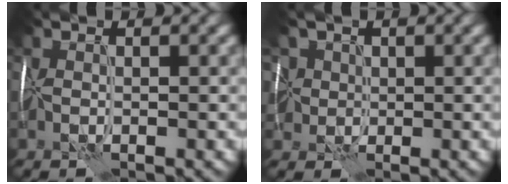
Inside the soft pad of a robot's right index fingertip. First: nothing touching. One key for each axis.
{"total": 4.4, "fx": 1.0, "fy": 3.8, "fz": 2.0, "tx": -0.040, "ty": 0.021, "tz": 0.004}